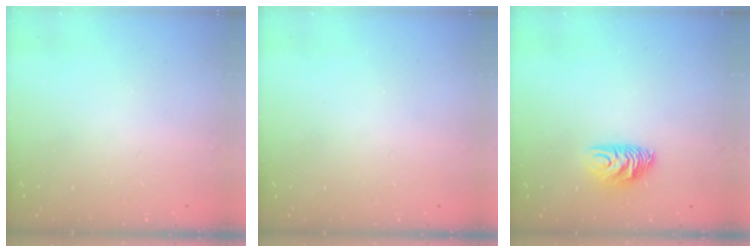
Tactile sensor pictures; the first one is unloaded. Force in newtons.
{"total": 0.0}
{"total": 7.5, "press": 7.4, "slide": 0.8}